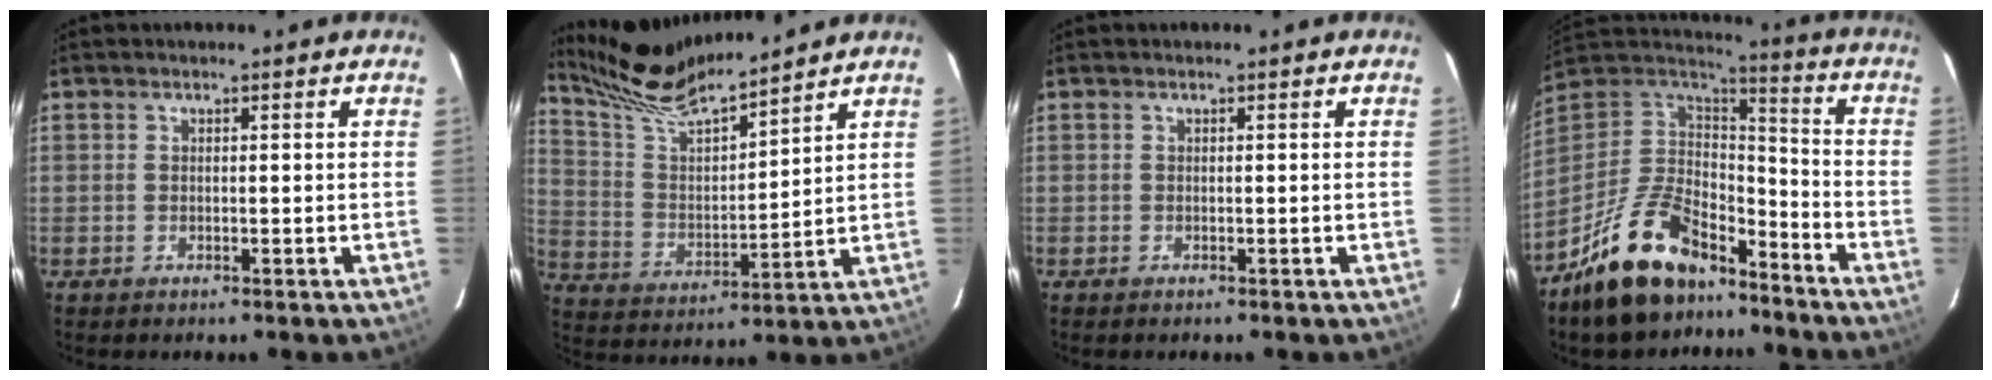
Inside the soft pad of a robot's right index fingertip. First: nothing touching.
{"total": 14.9, "force": [13.5, 1.2, 6.1], "torque": [-0.111, -0.008, 0.251]}
{"total": 0.0}
{"total": 20.8, "force": [-14.8, 9.7, 11.0], "torque": [-0.238, 0.008, -0.243]}